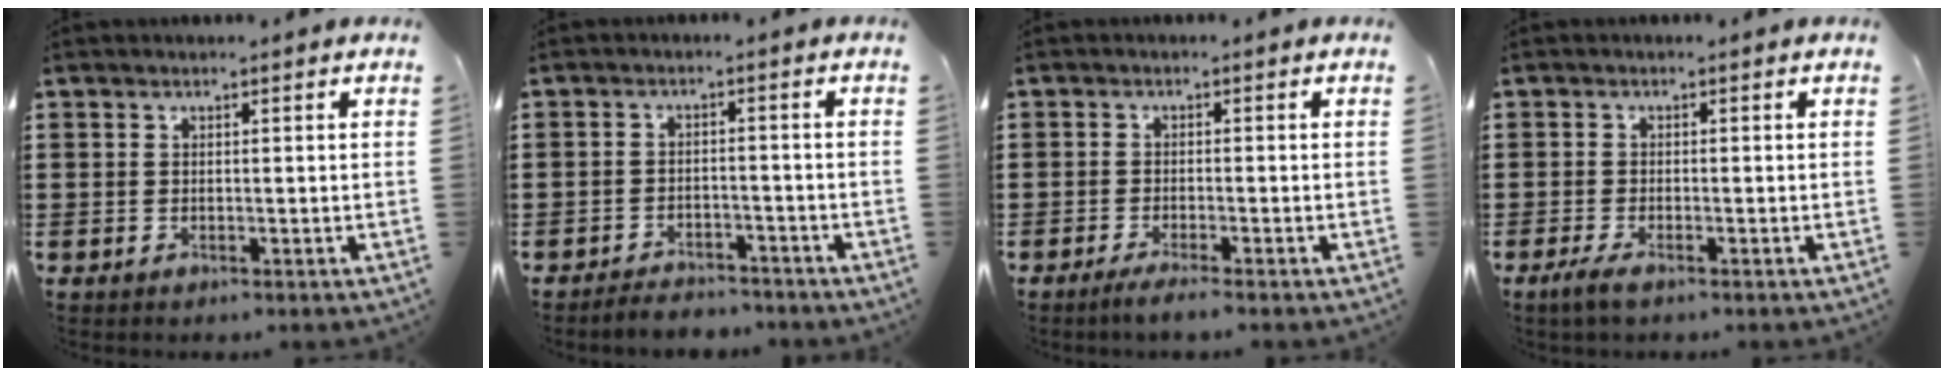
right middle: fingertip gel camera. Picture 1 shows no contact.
{"total": 2.8, "force": [-2.8, 0.3, 0.0], "torque": [-0.006, 0.000, -0.061]}
{"total": 1.6, "force": [-1.2, -0.2, 0.9], "torque": [-0.015, -0.002, -0.022]}
{"total": 1.6, "force": [-0.9, 0.2, 1.3], "torque": [-0.022, -0.003, -0.016]}